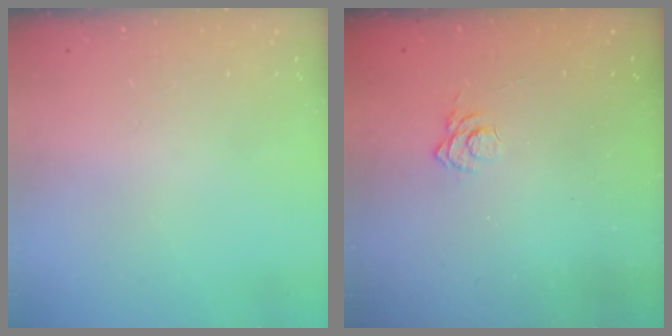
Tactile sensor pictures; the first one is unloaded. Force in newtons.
{"total": 2.6, "press": 2.3, "slide": 1.1}